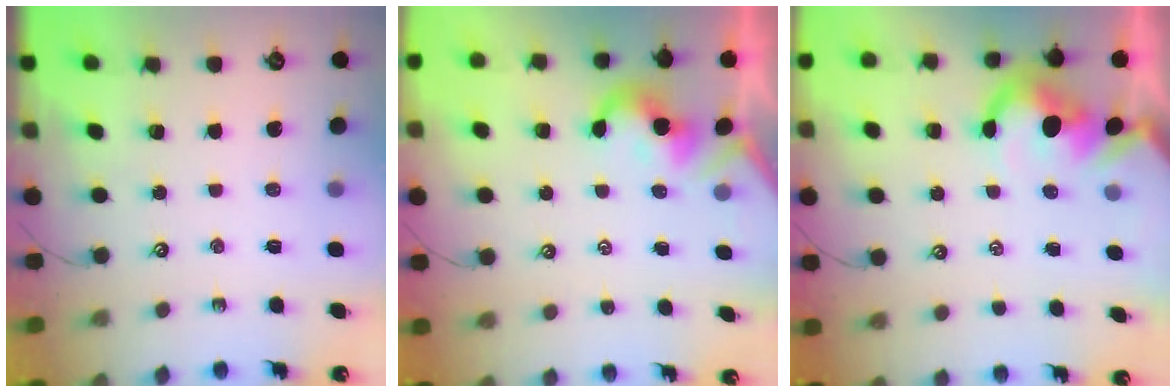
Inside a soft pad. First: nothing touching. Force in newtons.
{"total": 2.1, "press": 2.0, "slide": 0.5}
{"total": 3.8, "press": 3.7, "slide": 0.8}